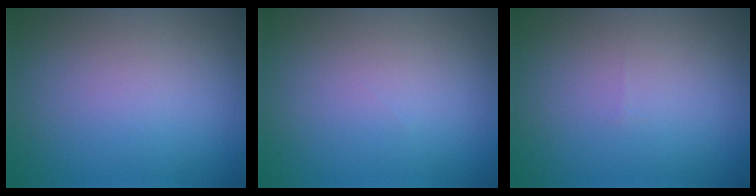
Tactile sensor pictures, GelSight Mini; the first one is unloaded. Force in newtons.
{"total": 0.0}
{"total": 0.0}